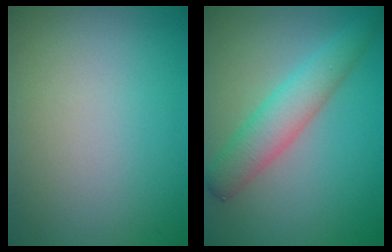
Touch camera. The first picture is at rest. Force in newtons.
{"total": 4.3, "press": 4.3, "slide": 0.2}